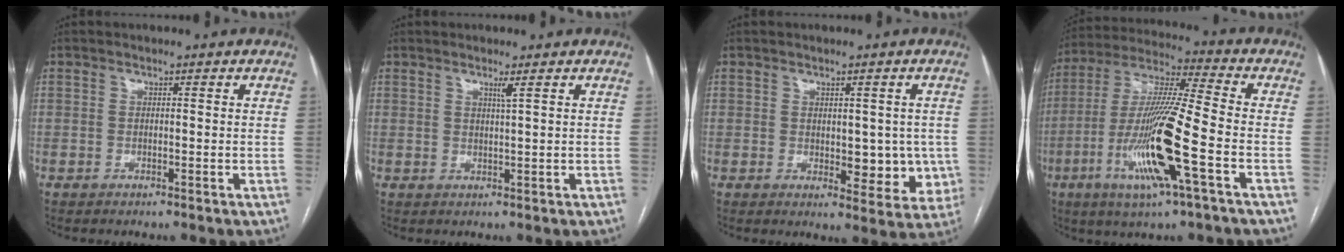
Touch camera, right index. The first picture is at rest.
{"total": 1.4, "force": [0.9, -0.4, 1.0], "torque": [-0.022, -0.007, 0.017]}
{"total": 7.0, "force": [-0.4, 4.0, 5.7], "torque": [-0.044, 0.003, 0.002]}
{"total": 16.8, "force": [-5.7, 0.2, 15.8], "torque": [-0.320, -0.015, -0.110]}